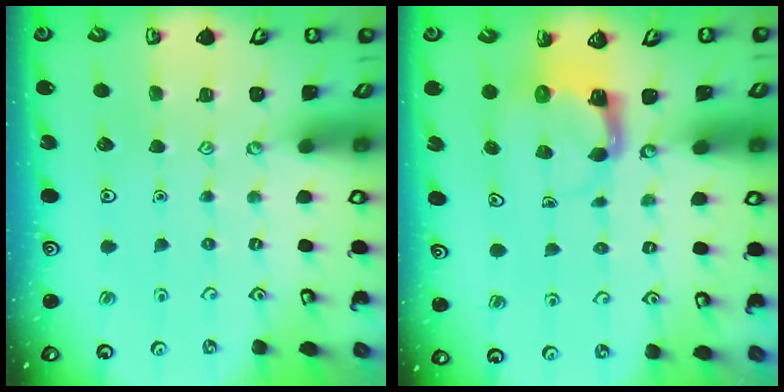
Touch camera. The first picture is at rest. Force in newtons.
{"total": 3.9, "press": 3.8, "slide": 0.7}